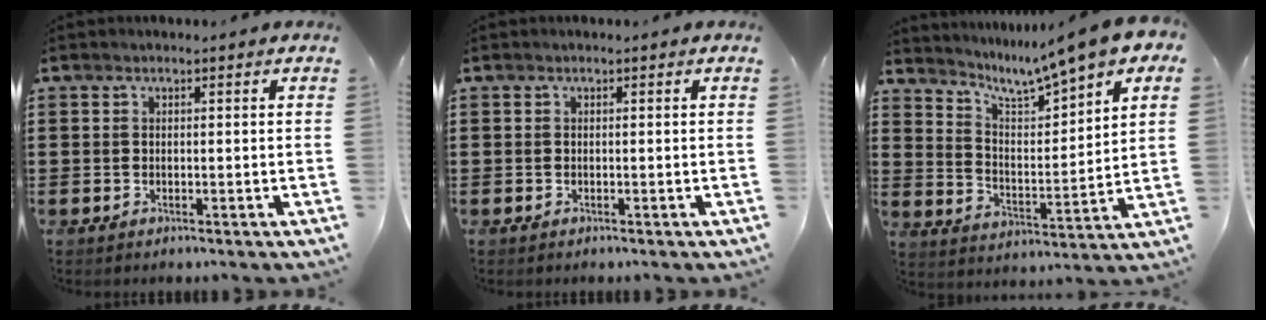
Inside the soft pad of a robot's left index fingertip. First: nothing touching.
{"total": 0.0}
{"total": 8.0, "force": [7.2, -0.4, 3.5], "torque": [-0.088, -0.046, 0.115]}